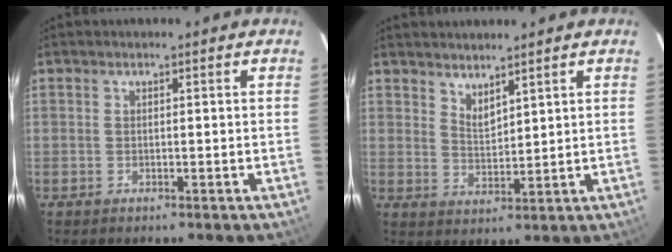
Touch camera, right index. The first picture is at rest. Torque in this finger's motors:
{"motor_torque": [-0.02, 0.09, -0.05, 0.01]}